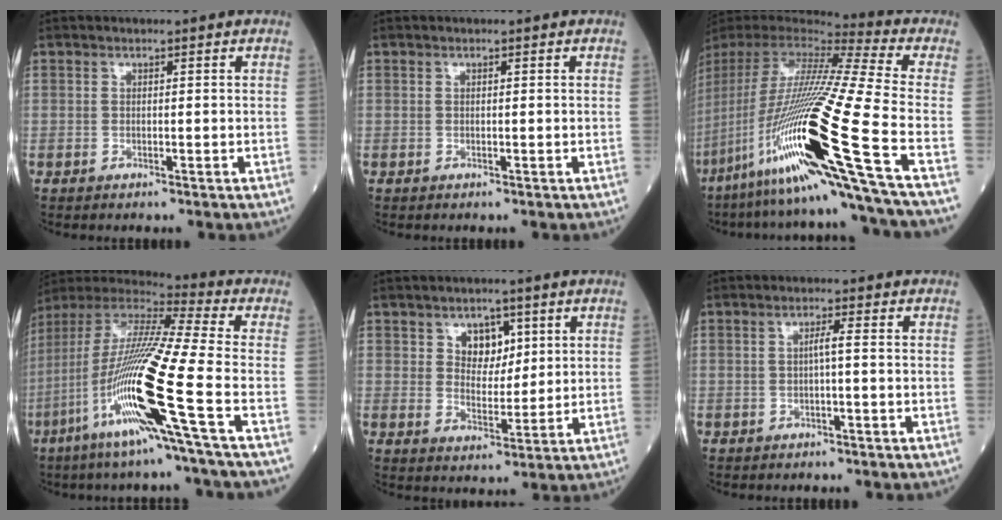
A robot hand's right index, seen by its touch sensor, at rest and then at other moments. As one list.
[{"total": 0.0}, {"total": 30.7, "force": [-12.1, -0.2, 28.2], "torque": [-0.535, -0.050, -0.229]}, {"total": 20.5, "force": [-7.0, -1.1, 19.2], "torque": [-0.408, -0.033, -0.150]}, {"total": 5.0, "force": [2.3, 3.3, 3.0], "torque": [-0.040, 0.003, 0.040]}, {"total": 1.5, "force": [-0.2, -0.1, 1.4], "torque": [-0.023, 0.003, -0.004]}]